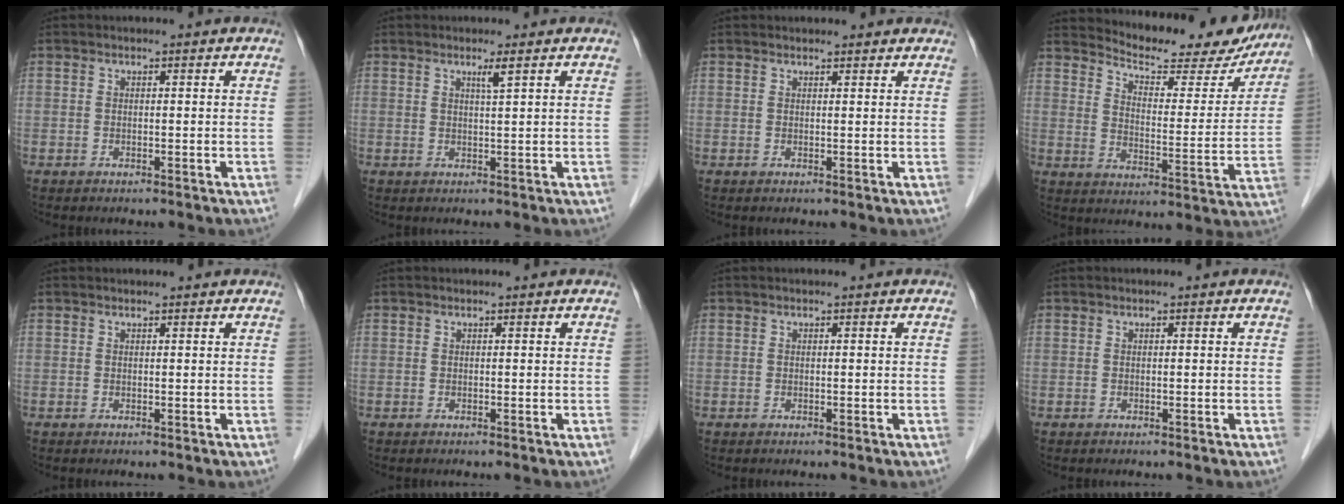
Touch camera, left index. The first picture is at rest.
{"total": 1.5, "force": [0.9, -0.4, 1.1], "torque": [-0.025, -0.003, 0.019]}
{"total": 3.9, "force": [3.6, 1.0, 1.0], "torque": [-0.013, 0.018, 0.038]}
{"total": 17.6, "force": [16.4, 4.1, 4.9], "torque": [-0.061, -0.029, 0.206]}
{"total": 1.1, "force": [1.0, 0.1, 0.2], "torque": [-0.011, 0.014, 0.015]}
{"total": 0.0}
{"total": 0.0}
{"total": 0.0}